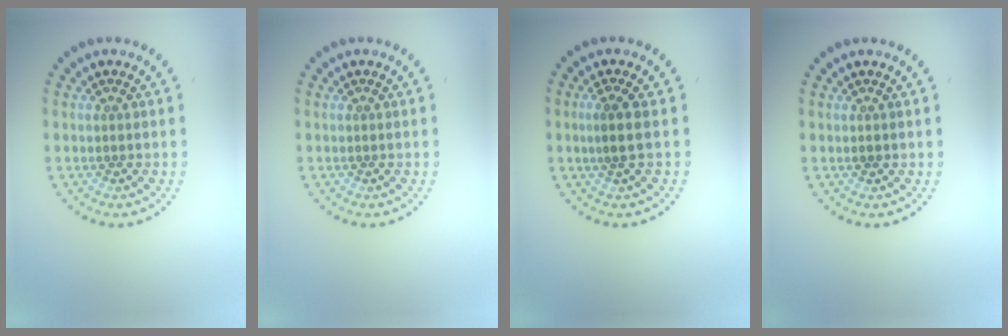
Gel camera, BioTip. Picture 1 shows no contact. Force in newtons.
{"total": 0.0}
{"total": 1.5, "press": 1.0, "slide": 1.0}
{"total": 0.6, "press": 0.6, "slide": 0.1}